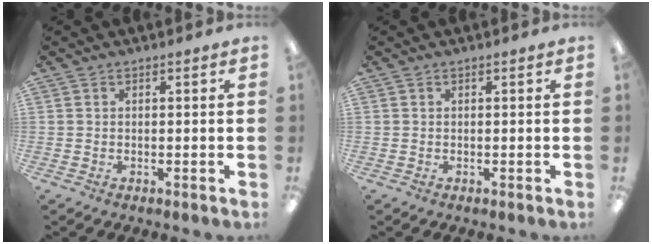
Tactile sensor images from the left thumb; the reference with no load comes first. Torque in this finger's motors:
{"motor_torque": [0.00, 0.00, 0.00, 0.00, 0.00]}